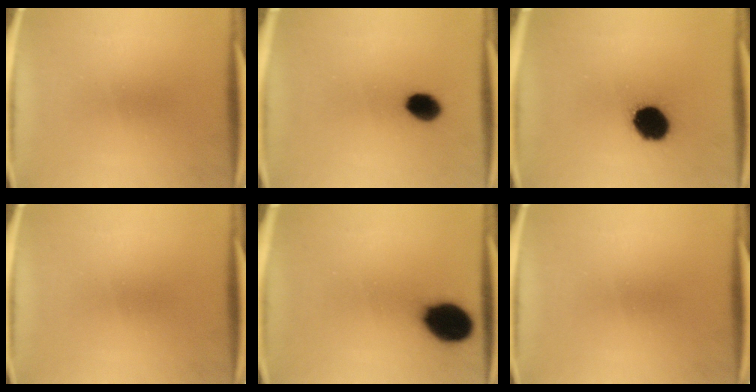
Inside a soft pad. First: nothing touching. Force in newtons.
{"total": 6.2}
{"total": 12.3}
{"total": 0.0}
{"total": 13.7}
{"total": 0.0}